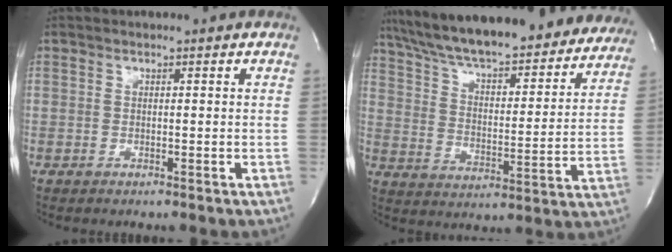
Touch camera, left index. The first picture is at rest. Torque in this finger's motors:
{"motor_torque": [1.04, -1.10, 1.05, 0.21]}